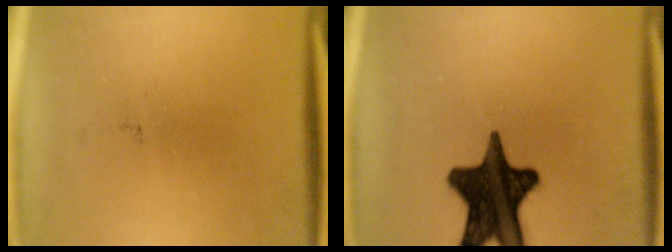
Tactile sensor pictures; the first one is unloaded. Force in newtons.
{"total": 17.1}